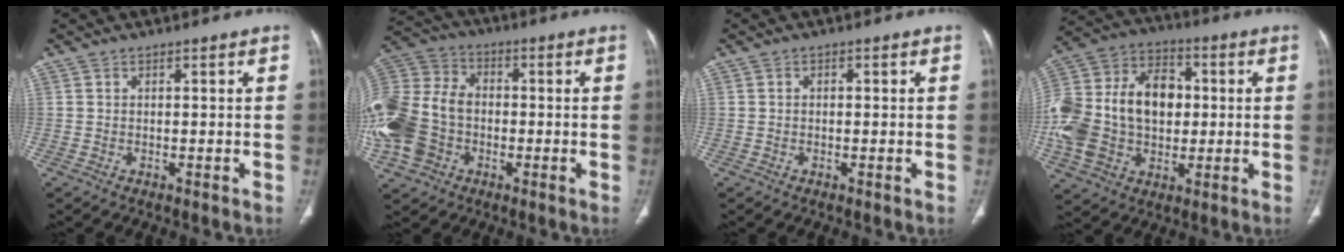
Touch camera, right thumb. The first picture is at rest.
{"total": 20.6, "force": [-4.5, 15.9, 12.2], "torque": [-0.305, 0.031, -0.084]}
{"total": 0.7, "force": [0.0, 0.5, 0.5], "torque": [-0.009, 0.002, 0.000]}
{"total": 23.8, "force": [-0.2, 16.5, 17.0], "torque": [-0.350, 0.025, 0.004]}